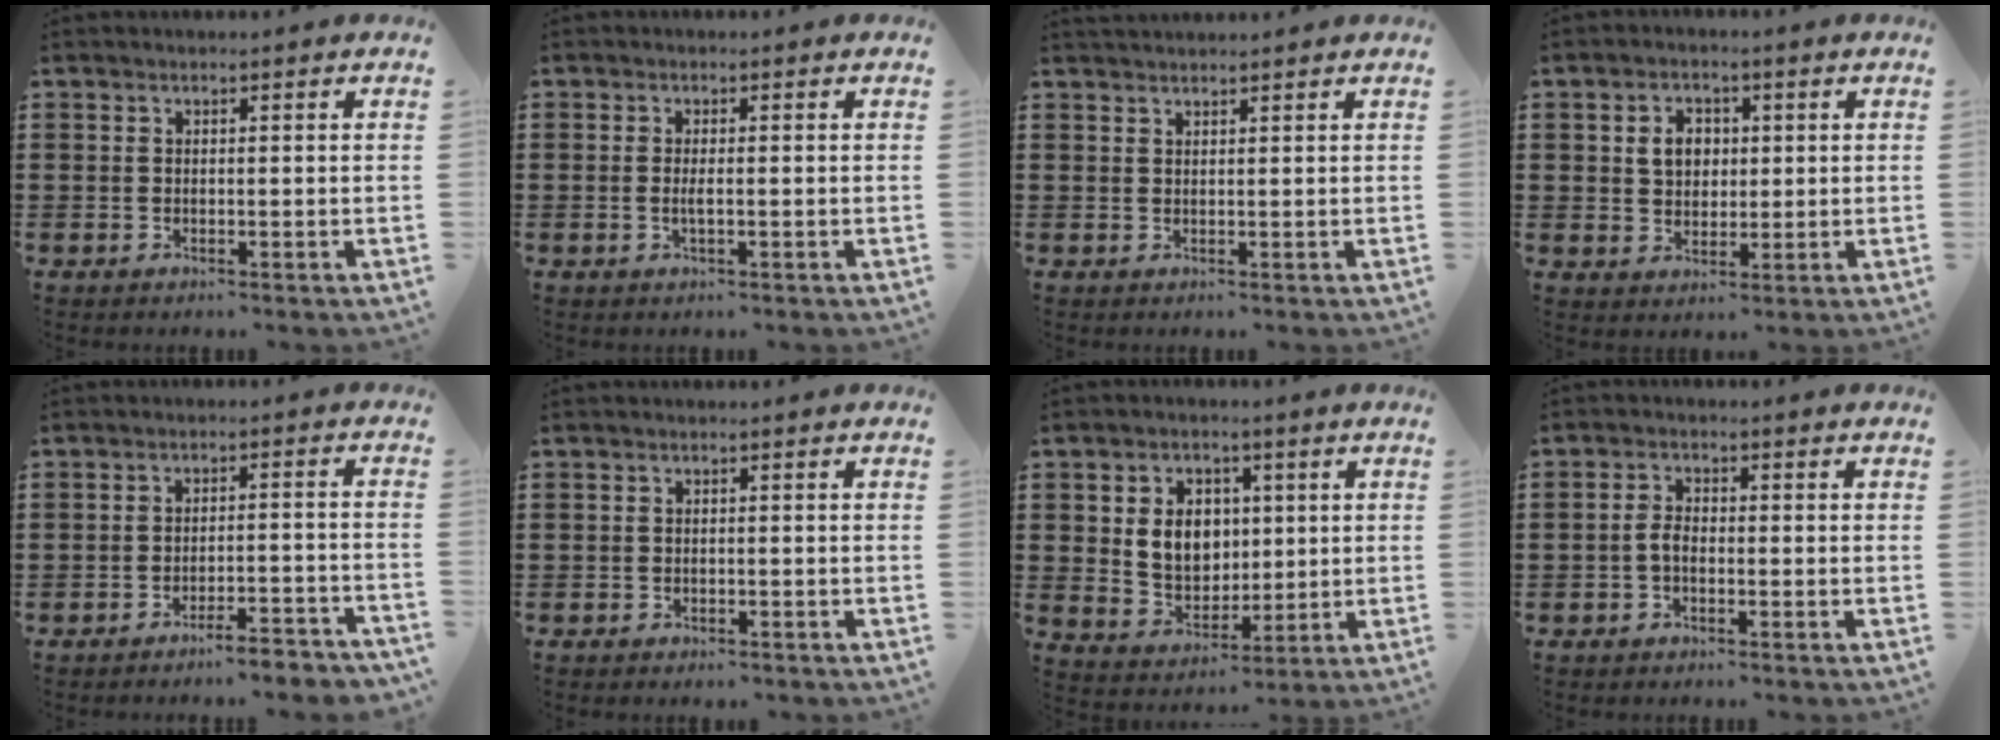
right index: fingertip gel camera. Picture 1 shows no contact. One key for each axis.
{"total": 1.7, "fx": -0.3, "fy": 0.4, "fz": 1.6, "tx": -0.038, "ty": -0.003, "tz": -0.008}
{"total": 1.1, "fx": 1.1, "fy": -0.1, "fz": -0.2, "tx": 0.001, "ty": -0.001, "tz": 0.023}
{"total": 4.1, "fx": 0.8, "fy": 3.2, "fz": 2.3, "tx": -0.049, "ty": 0.009, "tz": 0.008}
{"total": 3.9, "fx": -3.7, "fy": -0.3, "fz": 1.4, "tx": -0.024, "ty": -0.004, "tz": -0.073}
{"total": 0.8, "fx": -0.8, "fy": 0.2, "fz": 0.0, "tx": -0.001, "ty": 0.002, "tz": -0.018}
{"total": 6.8, "fx": 1.1, "fy": 5.5, "fz": 3.8, "tx": -0.076, "ty": 0.010, "tz": 0.017}
{"total": 2.2, "fx": -0.9, "fy": 1.0, "fz": 1.8, "tx": -0.051, "ty": -0.004, "tz": -0.022}